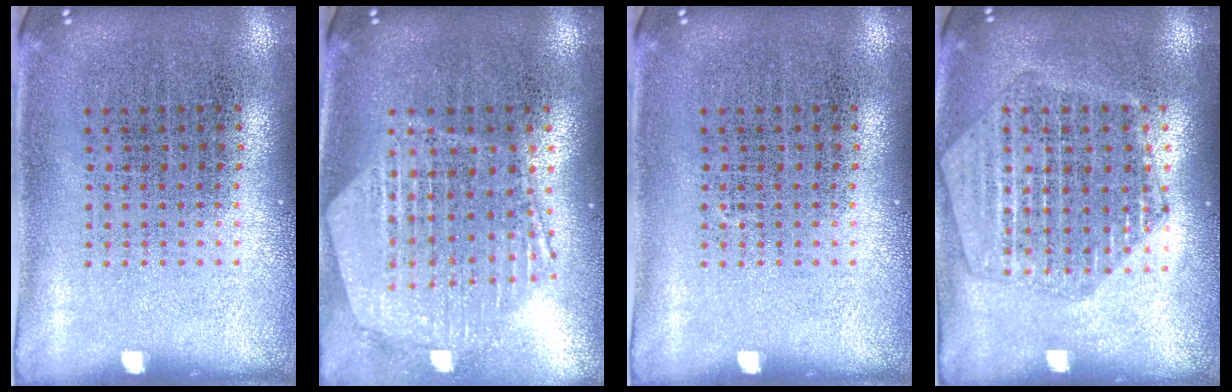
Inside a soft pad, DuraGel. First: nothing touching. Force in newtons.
{"total": 1.4, "press": 1.4, "slide": 0.3}
{"total": 0.0}
{"total": 1.9, "press": 1.8, "slide": 0.6}